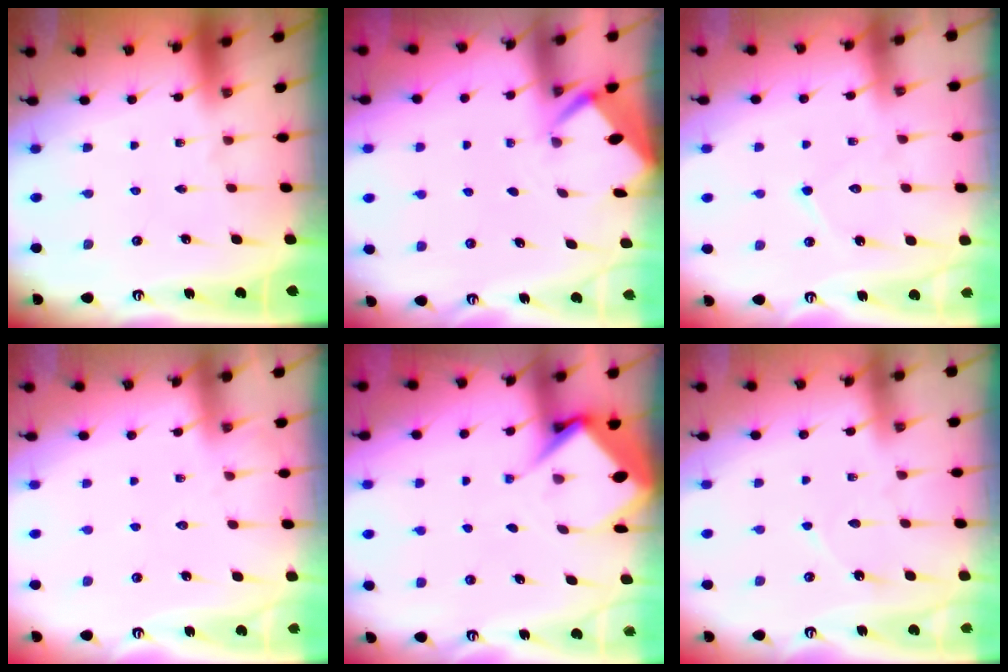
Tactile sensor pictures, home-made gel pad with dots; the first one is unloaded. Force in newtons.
{"total": 2.3, "press": 2.3, "slide": 0.1}
{"total": 7.1, "press": 7.1, "slide": 0.5}
{"total": 4.5, "press": 4.5, "slide": 0.6}
{"total": 6.7, "press": 6.6, "slide": 0.7}
{"total": 4.0, "press": 3.9, "slide": 0.4}